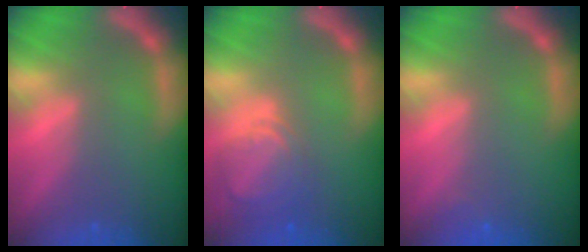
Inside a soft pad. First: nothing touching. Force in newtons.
{"total": 5.0}
{"total": 0.9}